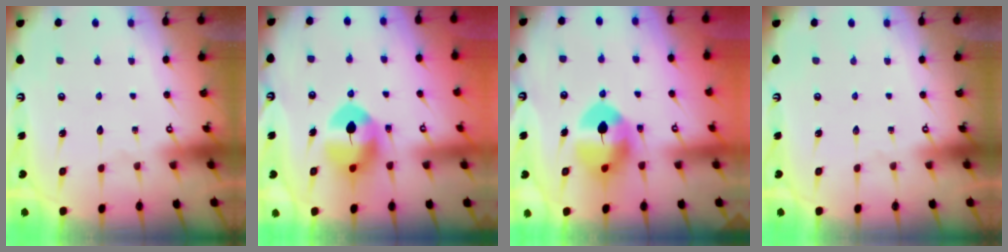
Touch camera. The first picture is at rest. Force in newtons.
{"total": 8.8, "press": 8.7, "slide": 1.0}
{"total": 9.7, "press": 9.7, "slide": 1.2}
{"total": 0.0}